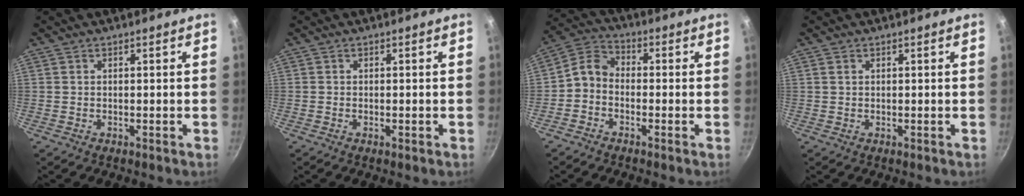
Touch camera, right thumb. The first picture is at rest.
{"total": 0.8, "force": [-0.3, 0.2, 0.7], "torque": [-0.014, 0.001, -0.005]}
{"total": 5.3, "force": [-1.8, 4.0, 3.0], "torque": [-0.054, 0.034, -0.056]}
{"total": 0.8, "force": [0.4, 0.6, 0.4], "torque": [-0.007, 0.001, 0.006]}